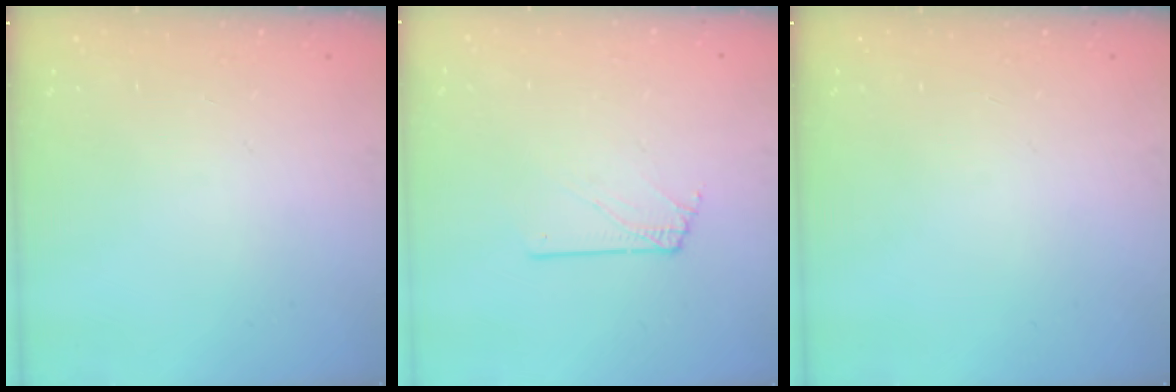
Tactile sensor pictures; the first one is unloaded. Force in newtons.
{"total": 1.6, "press": 1.6, "slide": 0.2}
{"total": 0.0}